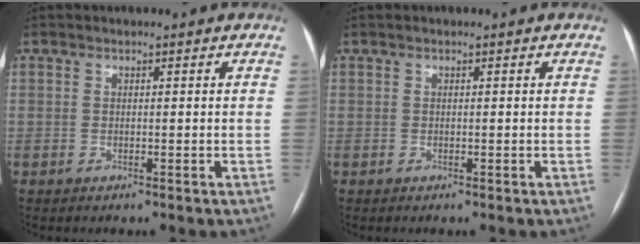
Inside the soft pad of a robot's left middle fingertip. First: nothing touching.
{"total": 0.0}